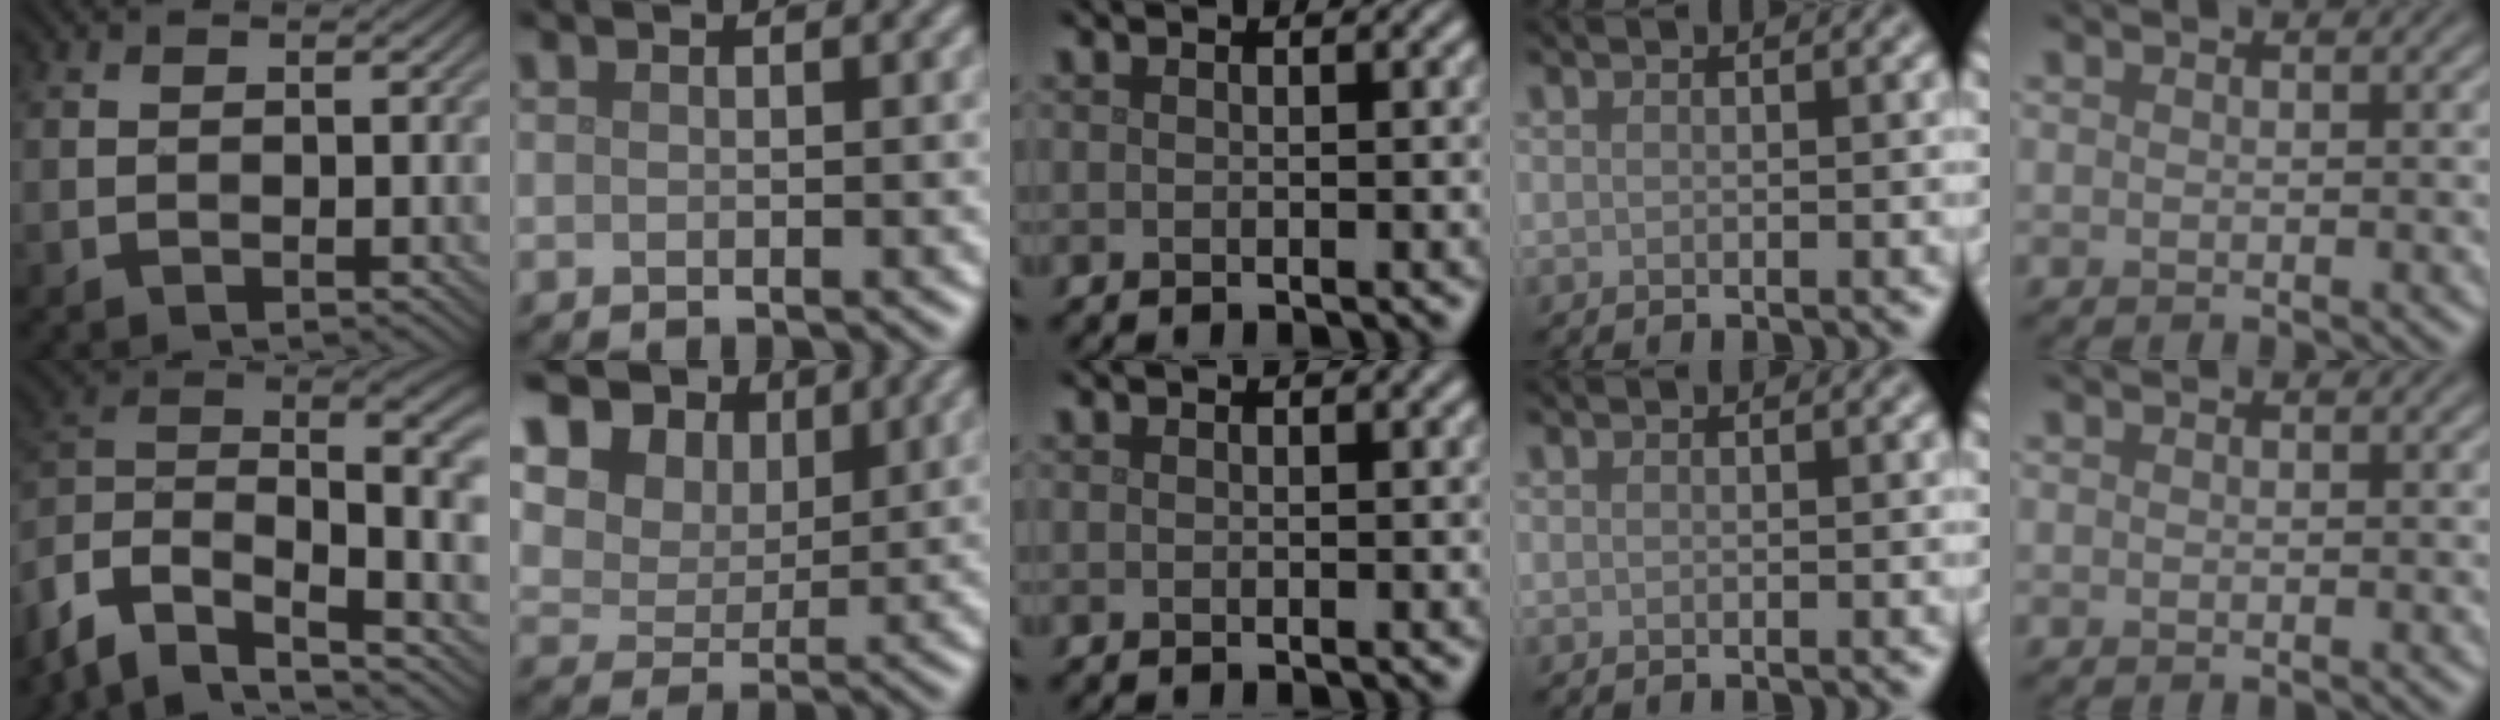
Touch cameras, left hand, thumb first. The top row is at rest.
{"thumb": {"total": 11.8, "force": [-5.0, 6.0, 8.8], "torque": [-0.199, 0.000, -0.108]}, "index": {"total": 12.0, "force": [6.5, 8.2, 6.0], "torque": [-0.124, 0.019, 0.114]}}